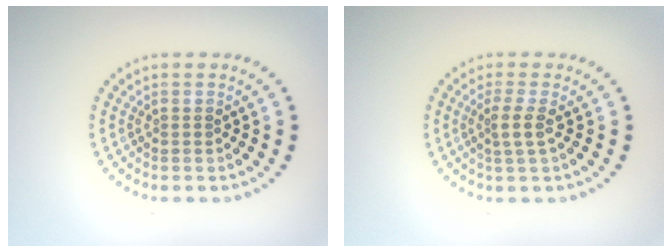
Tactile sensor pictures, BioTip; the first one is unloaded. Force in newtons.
{"total": 1.8, "press": 1.3, "slide": 1.2}